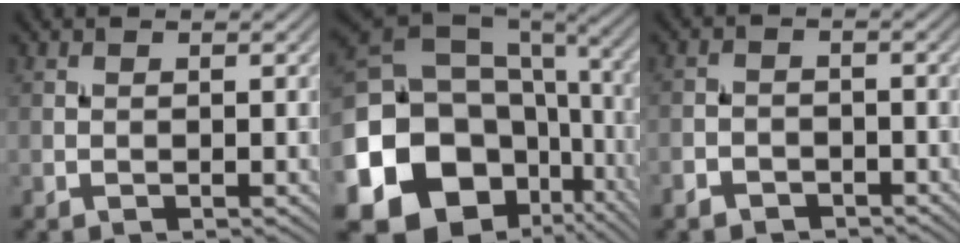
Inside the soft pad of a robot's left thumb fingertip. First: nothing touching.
{"total": 19.9, "force": [-4.8, 15.6, 11.3], "torque": [-0.273, -0.033, -0.070]}
{"total": 2.6, "force": [-2.1, 1.5, 0.7], "torque": [-0.010, -0.001, -0.045]}